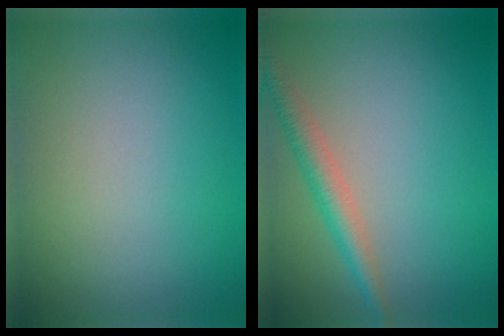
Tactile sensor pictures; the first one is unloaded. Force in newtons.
{"total": 2.9, "press": 2.9, "slide": 0.2}